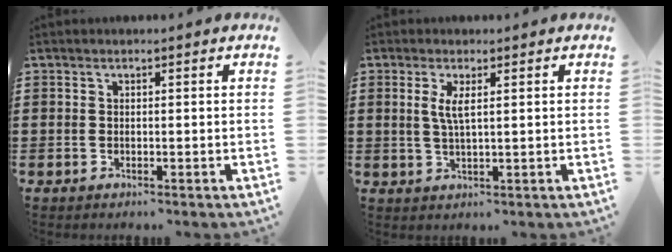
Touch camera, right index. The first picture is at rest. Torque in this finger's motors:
{"motor_torque": [0.10, -0.07, 0.09, 0.08]}